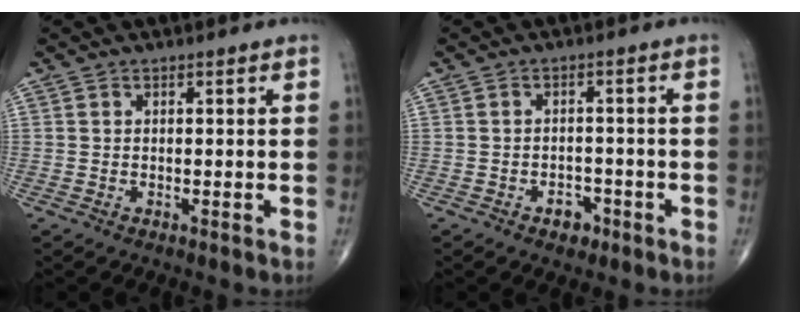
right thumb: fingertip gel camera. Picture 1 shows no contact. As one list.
[{"total": 3.3, "force": [-1.9, 2.2, 1.5], "torque": [-0.004, 0.015, -0.025]}]